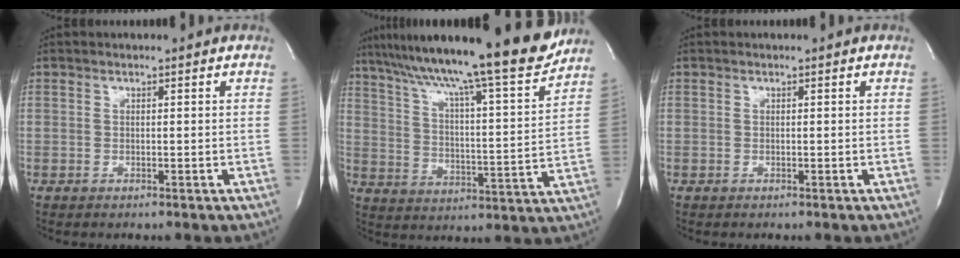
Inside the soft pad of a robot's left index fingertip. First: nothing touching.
{"total": 23.2, "force": [19.3, 0.2, 12.8], "torque": [-0.213, -0.019, 0.286]}
{"total": 0.0}